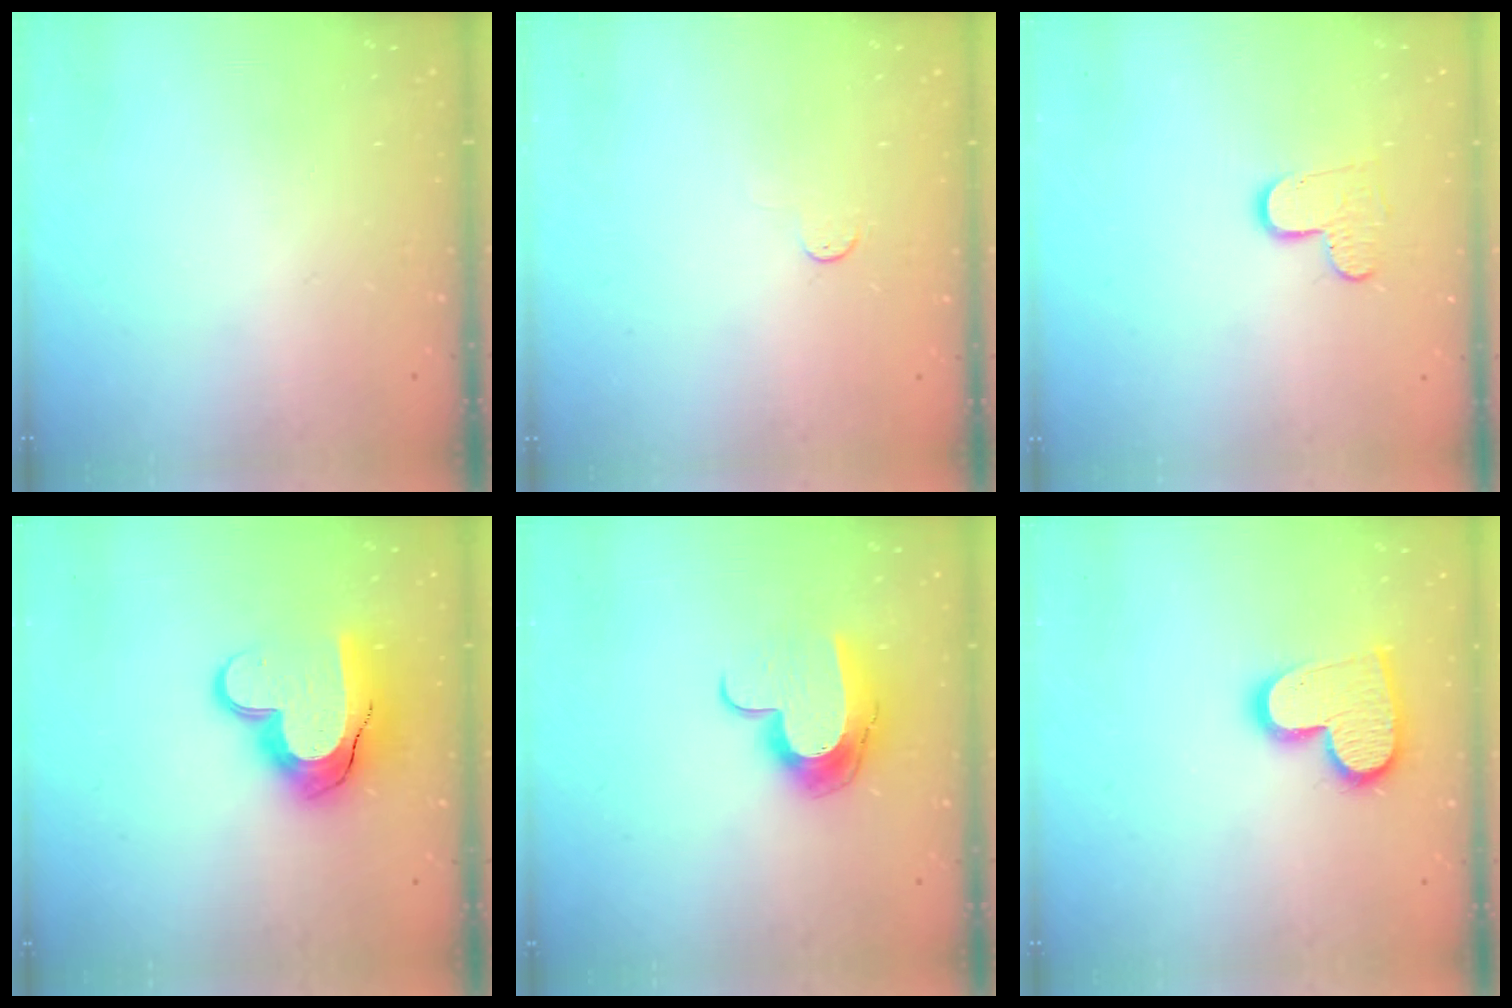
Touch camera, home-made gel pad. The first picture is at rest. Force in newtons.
{"total": 2.8, "press": 2.8, "slide": 0.4}
{"total": 8.3, "press": 8.3, "slide": 0.5}
{"total": 16.0, "press": 16.0, "slide": 1.0}
{"total": 11.3, "press": 11.3, "slide": 0.2}
{"total": 13.6, "press": 13.5, "slide": 0.9}